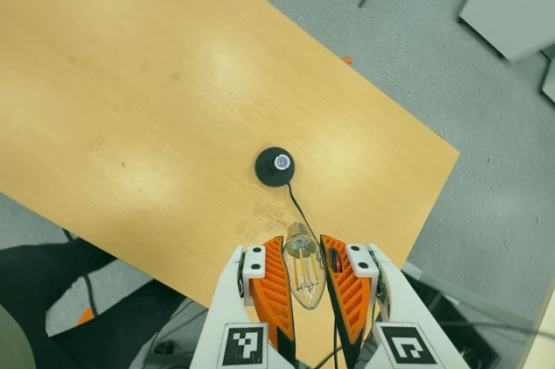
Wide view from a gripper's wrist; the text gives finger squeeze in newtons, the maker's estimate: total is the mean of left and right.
{"total": 18.0, "left": 19.3, "right": 16.7}